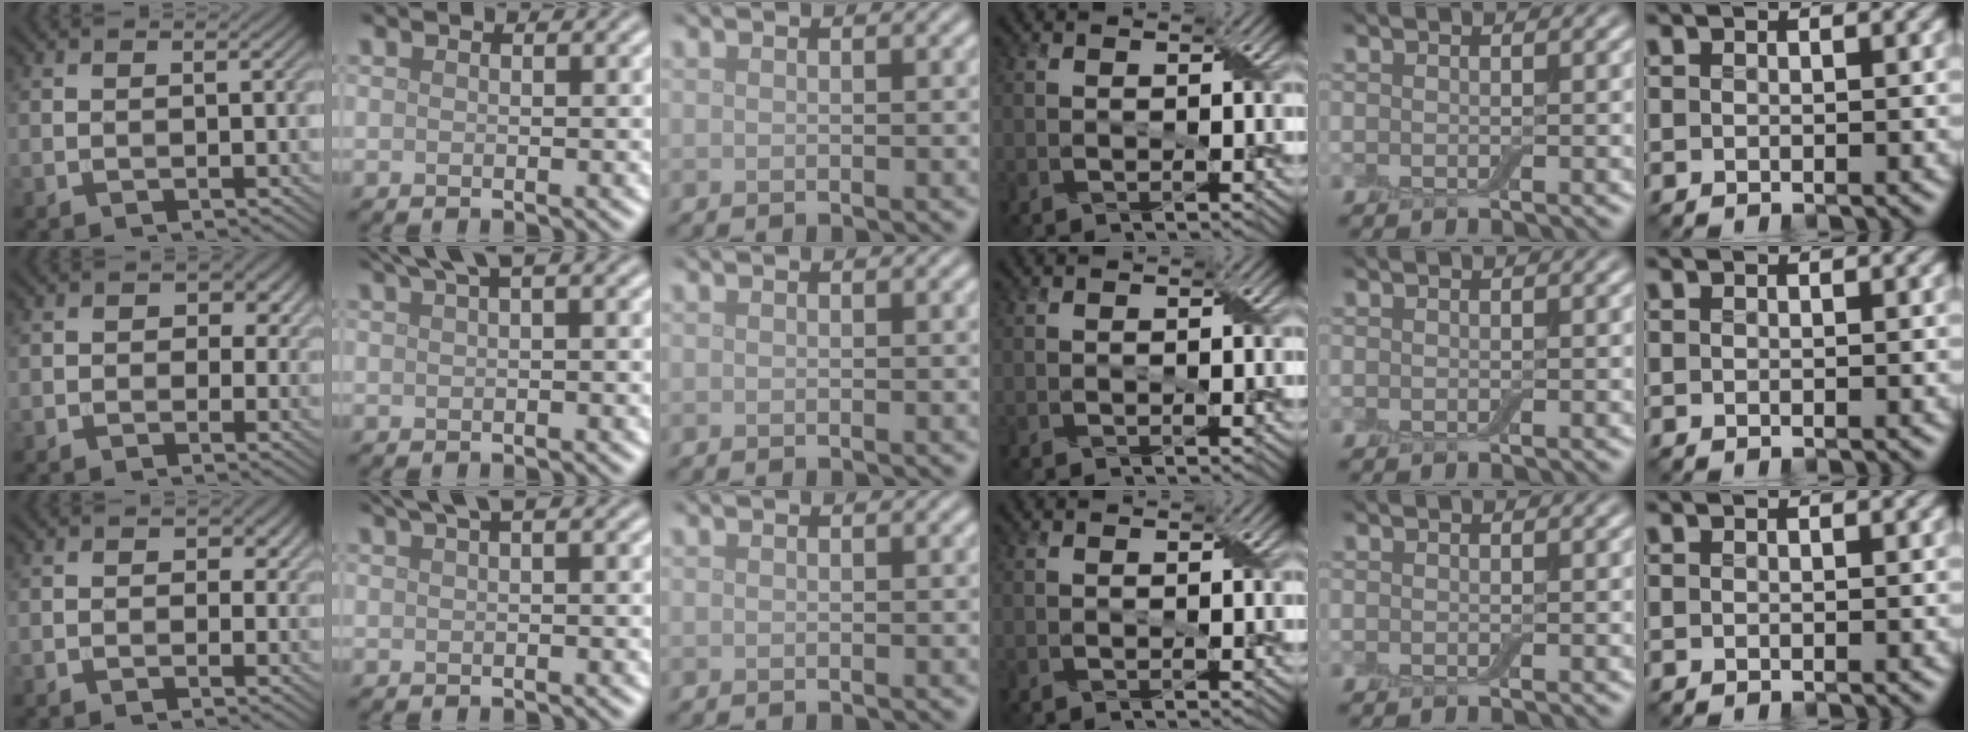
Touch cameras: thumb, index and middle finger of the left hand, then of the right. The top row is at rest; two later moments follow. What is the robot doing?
{"motion": "peel", "object": "small bumper sticker"}